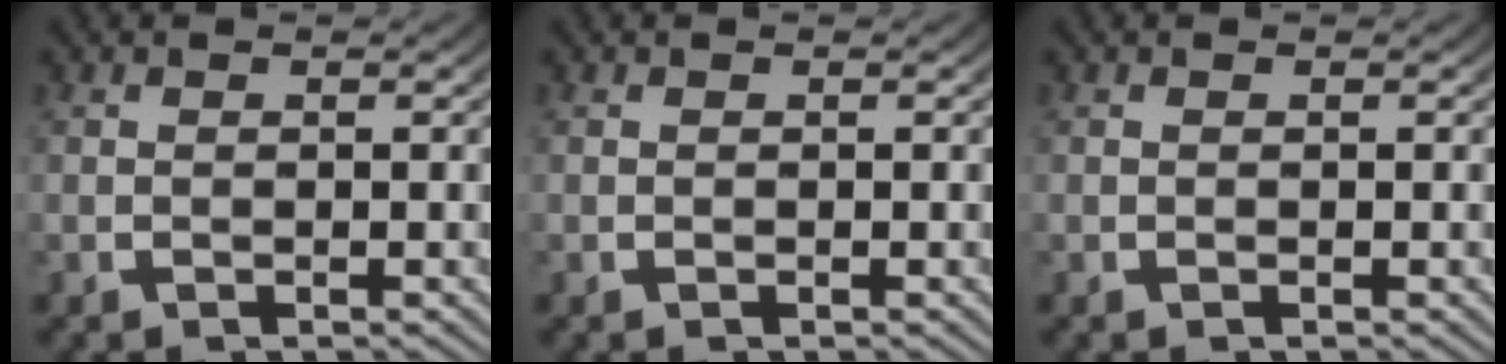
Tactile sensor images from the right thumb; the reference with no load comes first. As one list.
[{"total": 0.0}, {"total": 0.0}]